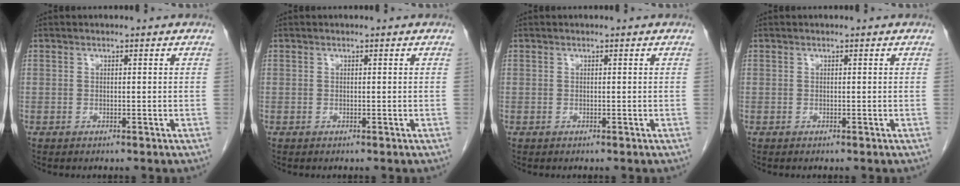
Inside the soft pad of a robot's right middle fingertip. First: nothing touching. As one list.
[{"total": 0.0}, {"total": 0.0}, {"total": 0.0}]